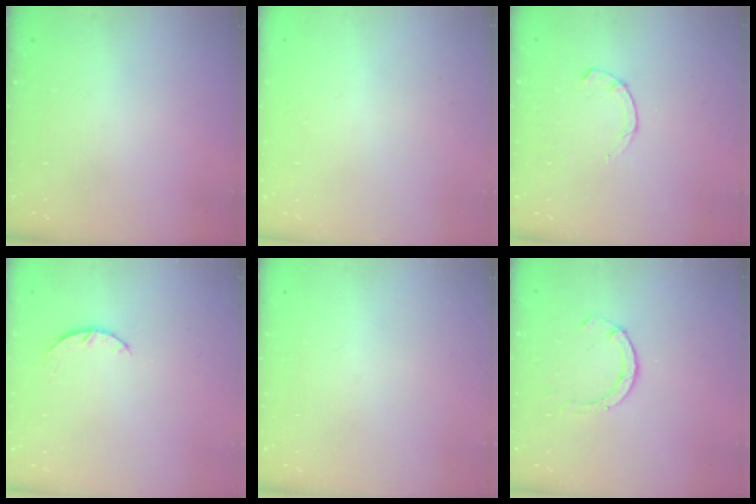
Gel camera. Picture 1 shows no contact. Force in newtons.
{"total": 2.7, "press": 2.7, "slide": 0.2}
{"total": 2.3, "press": 2.3, "slide": 0.4}
{"total": 3.0, "press": 3.0, "slide": 0.5}
{"total": 0.0}
{"total": 2.3, "press": 2.3, "slide": 0.3}